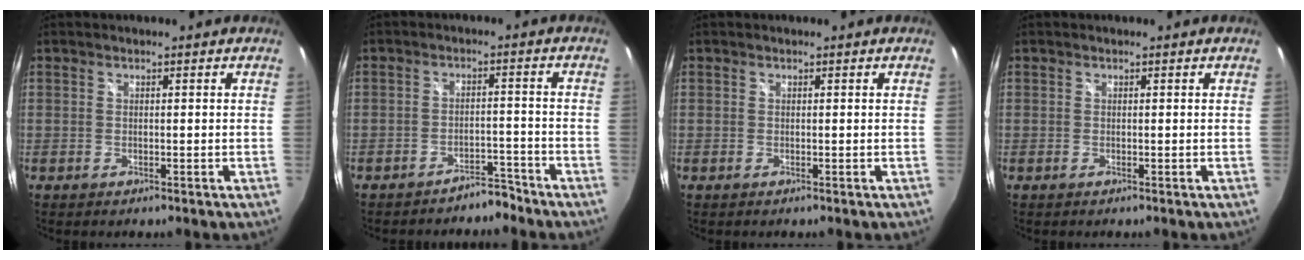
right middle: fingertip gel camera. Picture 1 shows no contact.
{"total": 4.3, "force": [-3.9, 1.5, 0.9], "torque": [-0.020, 0.014, -0.052]}
{"total": 0.0}
{"total": 0.0}